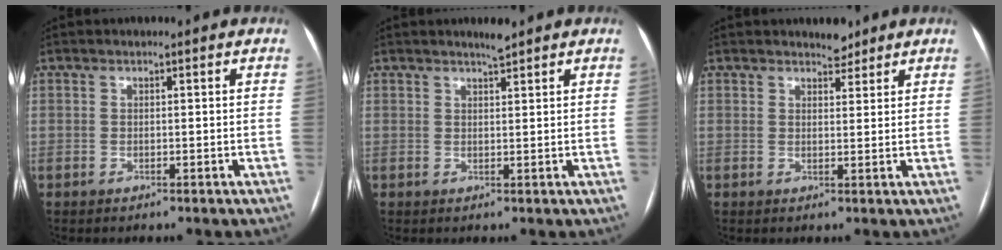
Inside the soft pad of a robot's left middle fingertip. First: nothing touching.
{"total": 1.7, "force": [1.5, 0.0, 0.7], "torque": [-0.016, 0.000, 0.028]}
{"total": 2.4, "force": [2.1, 1.0, 0.5], "torque": [-0.006, -0.003, 0.030]}